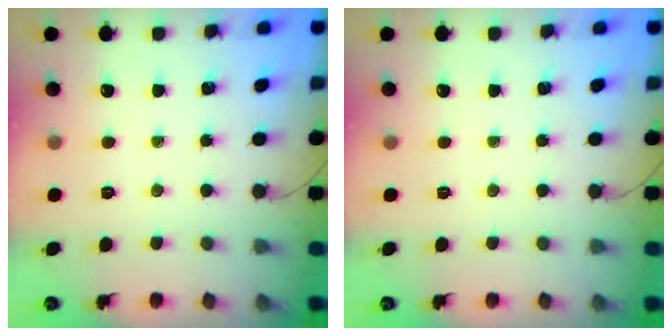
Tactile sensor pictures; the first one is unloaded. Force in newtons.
{"total": 0.0}